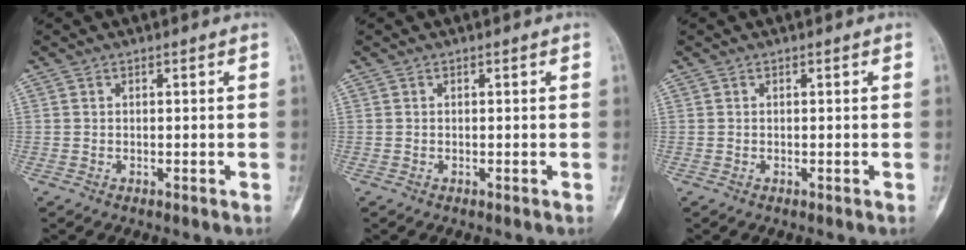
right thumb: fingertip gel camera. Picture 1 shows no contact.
{"total": 0.0}
{"total": 0.0}